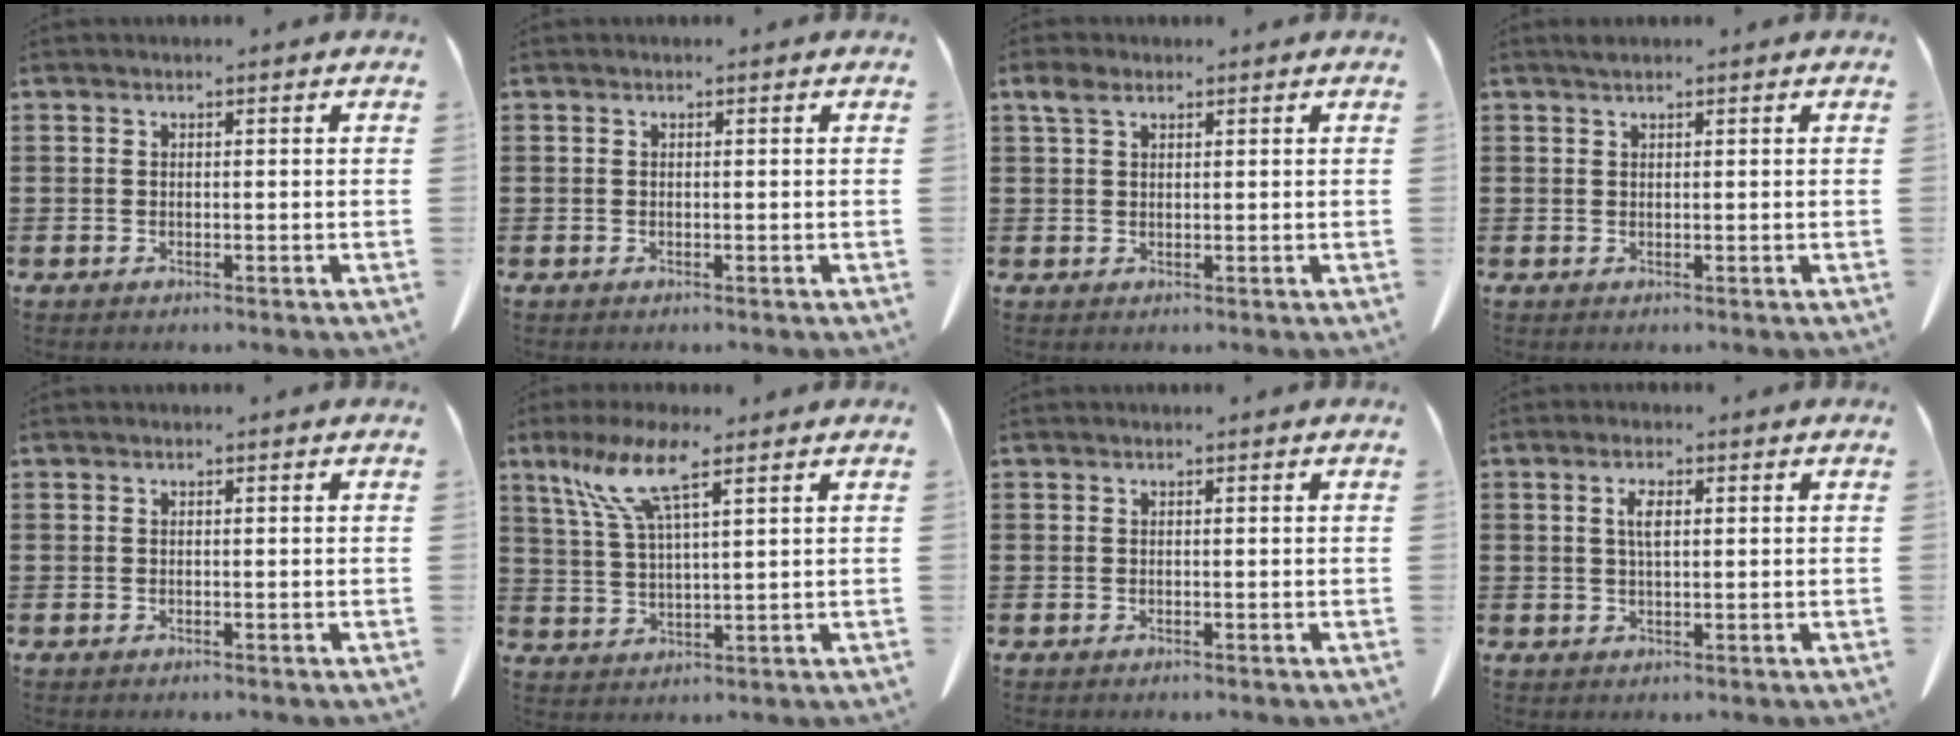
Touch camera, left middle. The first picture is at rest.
{"total": 0.0}
{"total": 2.6, "force": [1.5, 1.3, 1.8], "torque": [-0.042, 0.006, 0.026]}
{"total": 0.8, "force": [0.6, 0.2, 0.5], "torque": [-0.011, 0.001, 0.012]}
{"total": 0.0}
{"total": 8.6, "force": [5.4, 1.2, 6.6], "torque": [-0.150, -0.006, 0.093]}
{"total": 0.0}
{"total": 3.1, "force": [0.9, 1.0, 2.8], "torque": [-0.060, 0.006, 0.015]}